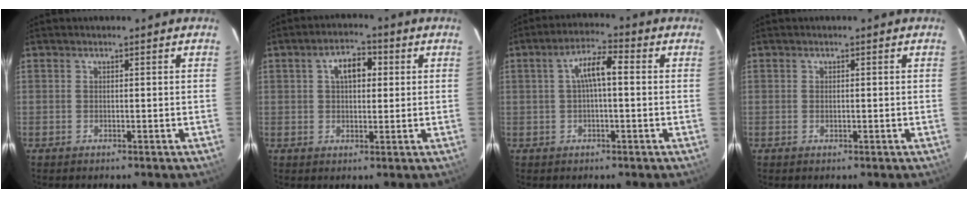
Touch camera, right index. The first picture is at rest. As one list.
[{"total": 5.7, "force": [1.6, 3.3, 4.4], "torque": [-0.073, 0.021, 0.027]}, {"total": 5.8, "force": [0.4, 1.6, 5.5], "torque": [-0.106, 0.018, 0.010]}, {"total": 0.6, "force": [0.0, 0.4, 0.4], "torque": [-0.008, 0.001, 0.001]}]